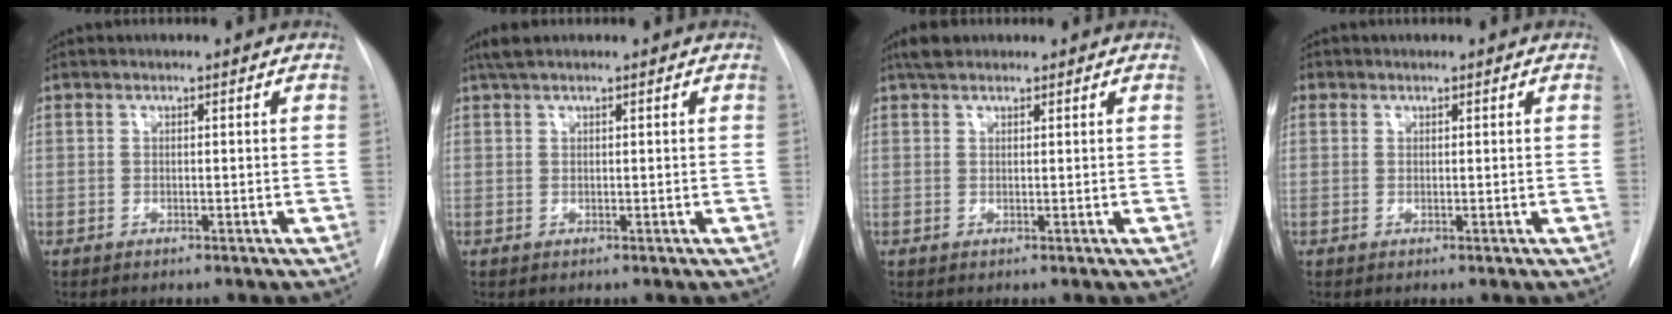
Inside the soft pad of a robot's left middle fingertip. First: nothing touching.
{"total": 2.2, "force": [1.7, 0.4, 1.3], "torque": [-0.028, 0.018, 0.034]}
{"total": 2.5, "force": [2.1, 1.1, 1.0], "torque": [-0.018, 0.013, 0.032]}
{"total": 0.9, "force": [0.4, 0.8, 0.1], "torque": [0.006, 0.003, 0.004]}